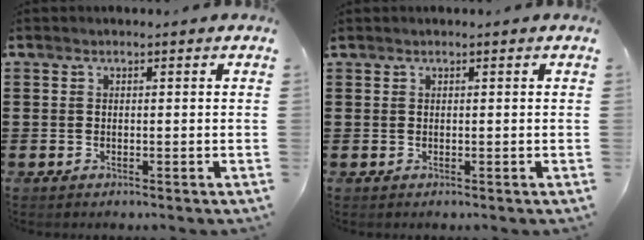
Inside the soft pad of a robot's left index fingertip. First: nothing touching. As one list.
[{"total": 0.0}]